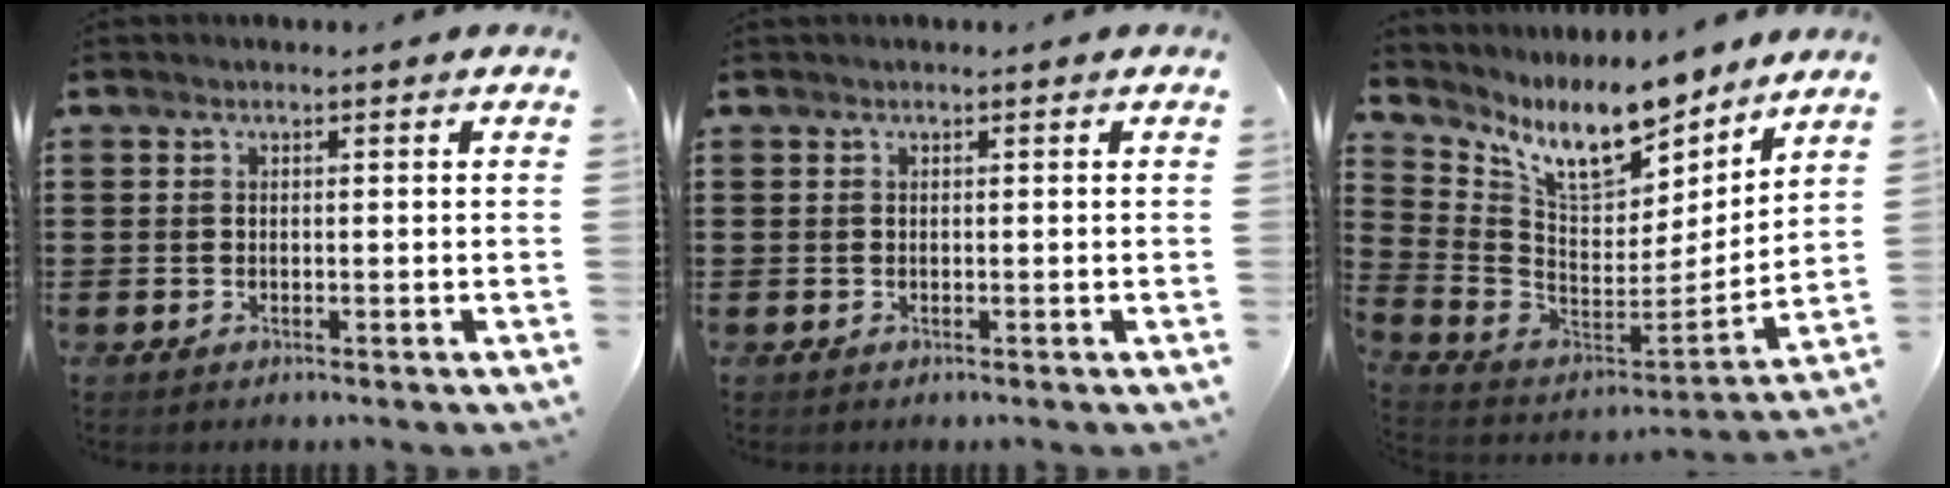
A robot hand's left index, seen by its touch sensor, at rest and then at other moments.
{"total": 0.0}
{"total": 12.0, "force": [8.7, 4.1, 7.1], "torque": [-0.157, -0.050, 0.153]}